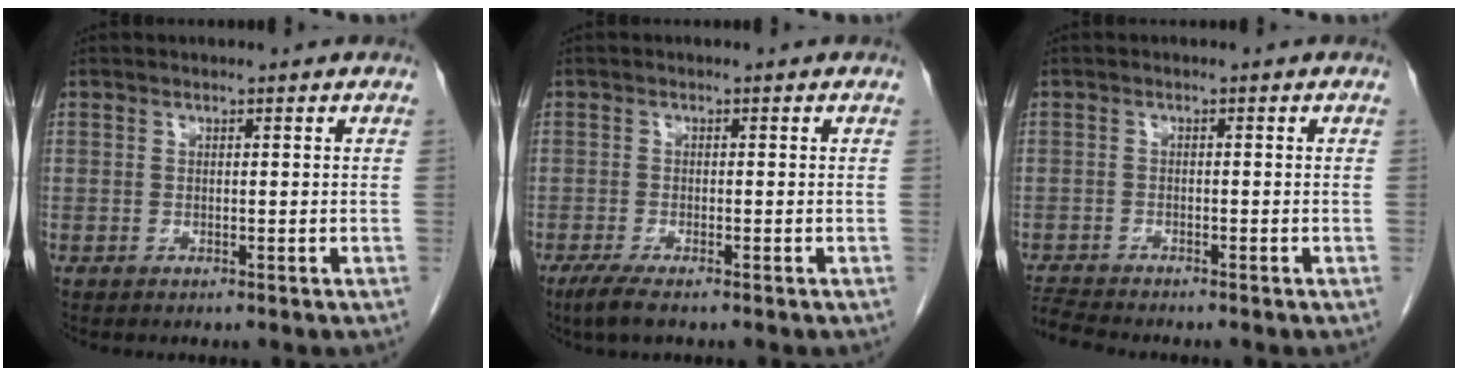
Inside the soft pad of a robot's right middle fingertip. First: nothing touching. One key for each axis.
{"total": 3.2, "fx": -2.3, "fy": 0.4, "fz": 2.3, "tx": -0.050, "ty": -0.011, "tz": -0.042}
{"total": 3.3, "fx": -3.2, "fy": -0.7, "fz": 0.4, "tx": -0.013, "ty": -0.020, "tz": -0.062}